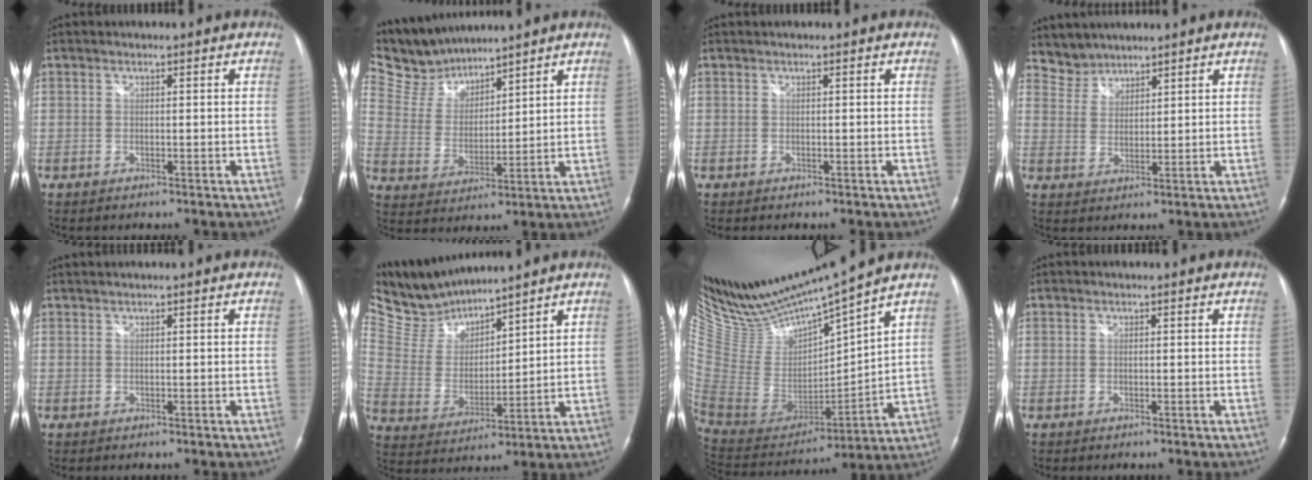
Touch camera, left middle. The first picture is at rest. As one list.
[{"total": 9.0, "force": [8.7, 1.9, 0.9], "torque": [-0.038, 0.014, 0.189]}, {"total": 0.0}, {"total": 3.9, "force": [3.5, 1.5, -0.8], "torque": [0.017, 0.009, 0.070]}, {"total": 0.7, "force": [0.7, -0.1, 0.3], "torque": [-0.008, 0.012, 0.017]}, {"total": 8.9, "force": [8.8, 1.2, 0.8], "torque": [-0.040, 0.009, 0.195]}, {"total": 17.4, "force": [16.0, -0.1, 6.8], "torque": [-0.143, -0.033, 0.320]}, {"total": 0.0}]